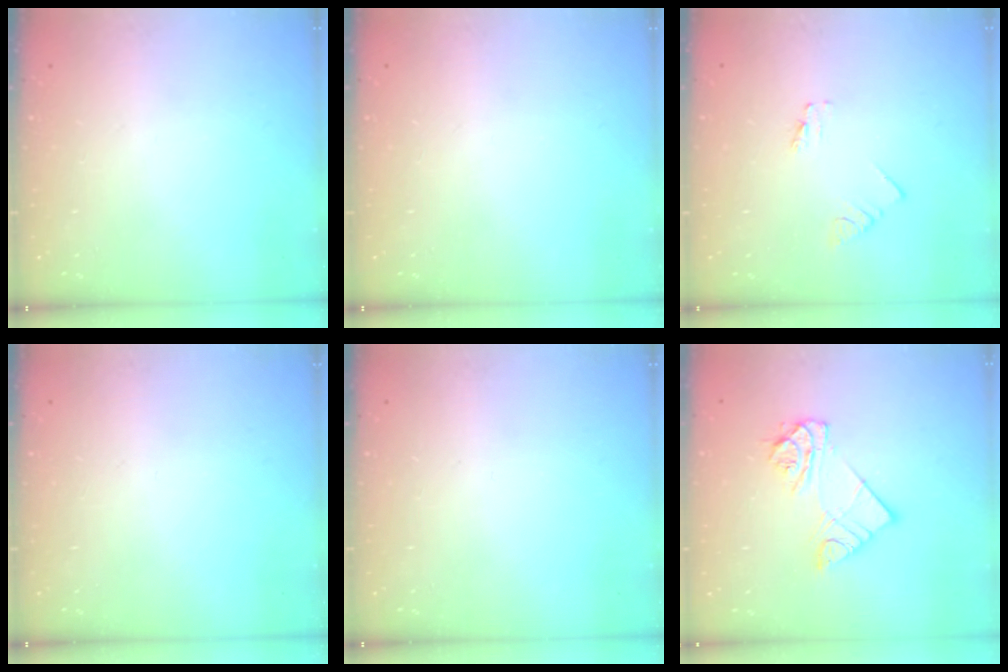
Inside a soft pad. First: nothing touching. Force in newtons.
{"total": 0.0}
{"total": 0.0}
{"total": 0.0}
{"total": 0.0}
{"total": 9.8, "press": 9.8, "slide": 0.7}